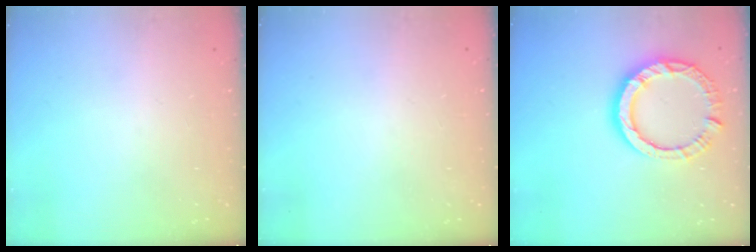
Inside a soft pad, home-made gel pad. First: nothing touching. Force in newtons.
{"total": 2.2, "press": 2.2, "slide": 0.1}
{"total": 13.2, "press": 13.1, "slide": 1.6}